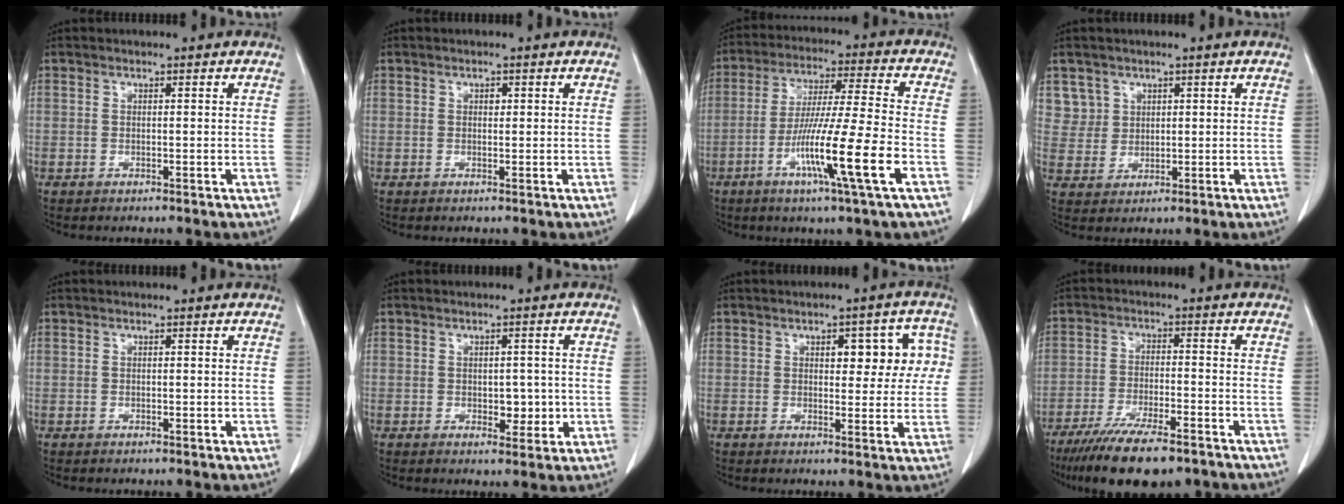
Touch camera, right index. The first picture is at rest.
{"total": 0.8, "force": [0.3, 0.5, 0.5], "torque": [-0.005, 0.000, 0.003]}
{"total": 14.4, "force": [-5.6, -1.1, 13.3], "torque": [-0.245, -0.019, -0.103]}
{"total": 4.3, "force": [2.3, 3.6, -0.4], "torque": [0.019, 0.001, 0.048]}
{"total": 0.0}
{"total": 3.6, "force": [-0.4, 2.3, 2.7], "torque": [-0.028, 0.001, 0.001]}
{"total": 7.7, "force": [2.1, 3.6, 6.5], "torque": [-0.061, 0.028, 0.023]}
{"total": 13.3, "force": [-10.0, 3.0, 8.2], "torque": [-0.136, -0.024, -0.163]}